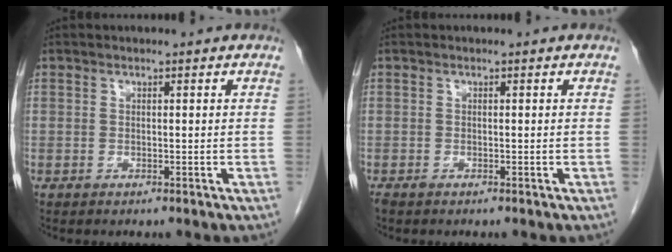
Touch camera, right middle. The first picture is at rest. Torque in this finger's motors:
{"motor_torque": [0.27, -0.12, 0.00, 0.01]}